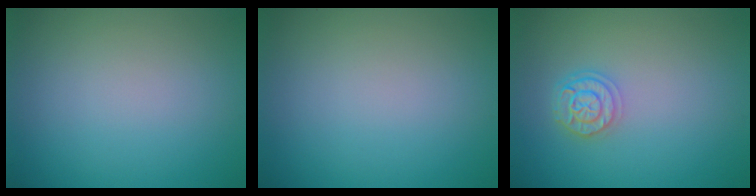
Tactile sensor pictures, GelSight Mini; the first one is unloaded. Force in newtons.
{"total": 0.0}
{"total": 2.3, "press": 1.9, "slide": 1.3}